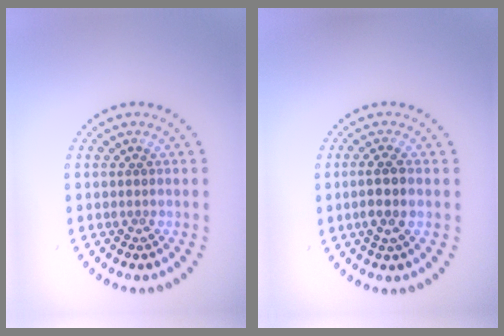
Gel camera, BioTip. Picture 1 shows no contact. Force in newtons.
{"total": 2.5, "press": 2.4, "slide": 0.9}